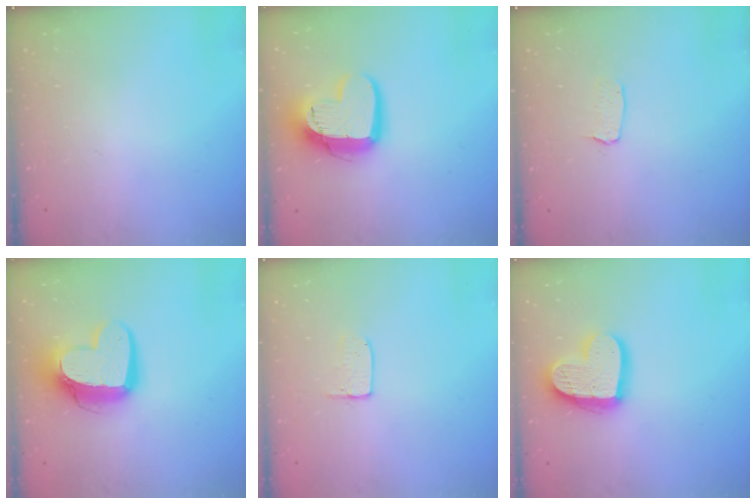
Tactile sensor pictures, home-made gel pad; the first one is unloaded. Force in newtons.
{"total": 15.3, "press": 15.2, "slide": 1.2}
{"total": 2.9, "press": 2.9, "slide": 0.2}
{"total": 14.4, "press": 14.3, "slide": 1.3}
{"total": 5.2, "press": 5.2, "slide": 0.4}
{"total": 17.2, "press": 17.1, "slide": 1.5}